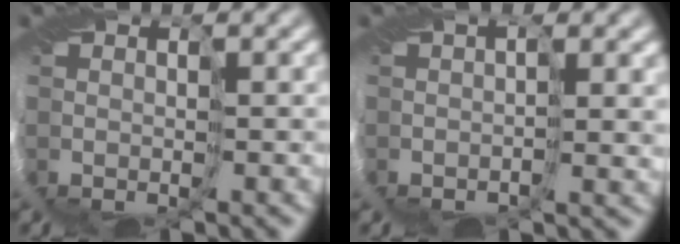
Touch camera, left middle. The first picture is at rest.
{"total": 3.5, "force": [1.2, 1.9, 2.7], "torque": [-0.043, 0.012, 0.019]}